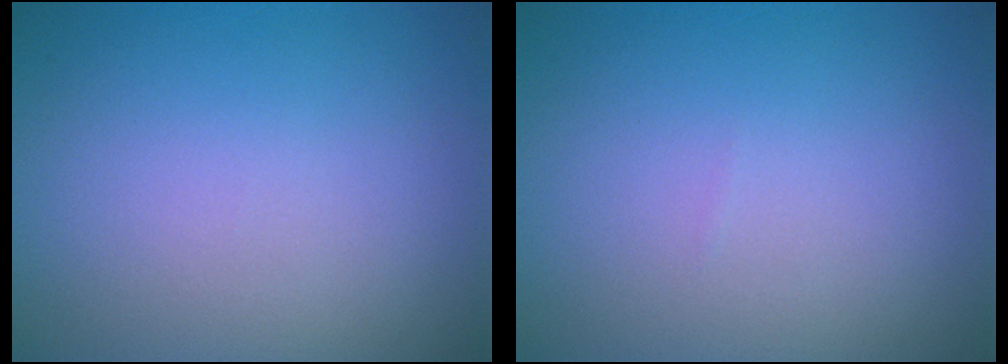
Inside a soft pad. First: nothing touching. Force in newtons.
{"total": 0.0}